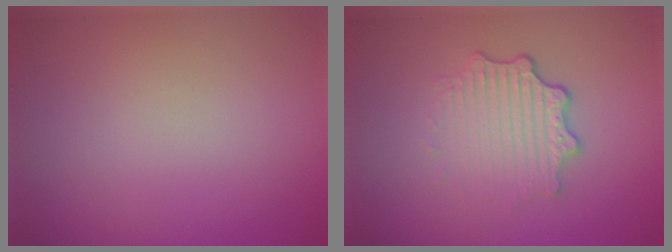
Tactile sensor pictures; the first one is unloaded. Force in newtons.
{"total": 3.4, "press": 2.6, "slide": 2.2}